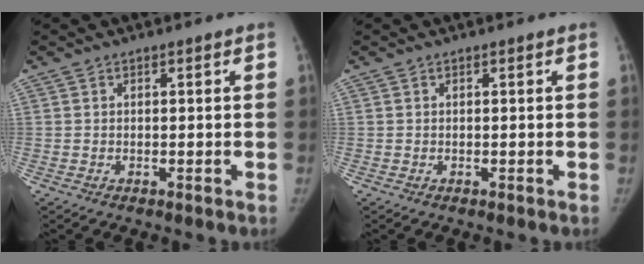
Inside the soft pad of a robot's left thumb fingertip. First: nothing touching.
{"total": 0.0}